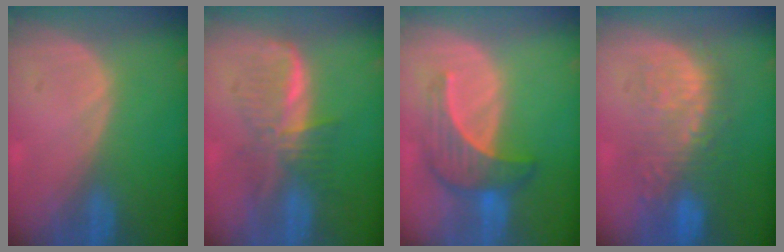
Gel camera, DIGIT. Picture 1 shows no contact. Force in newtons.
{"total": 6.1, "press": 6.1, "slide": 0.1}
{"total": 7.2, "press": 6.7, "slide": 2.8}
{"total": 10.4, "press": 9.5, "slide": 4.2}